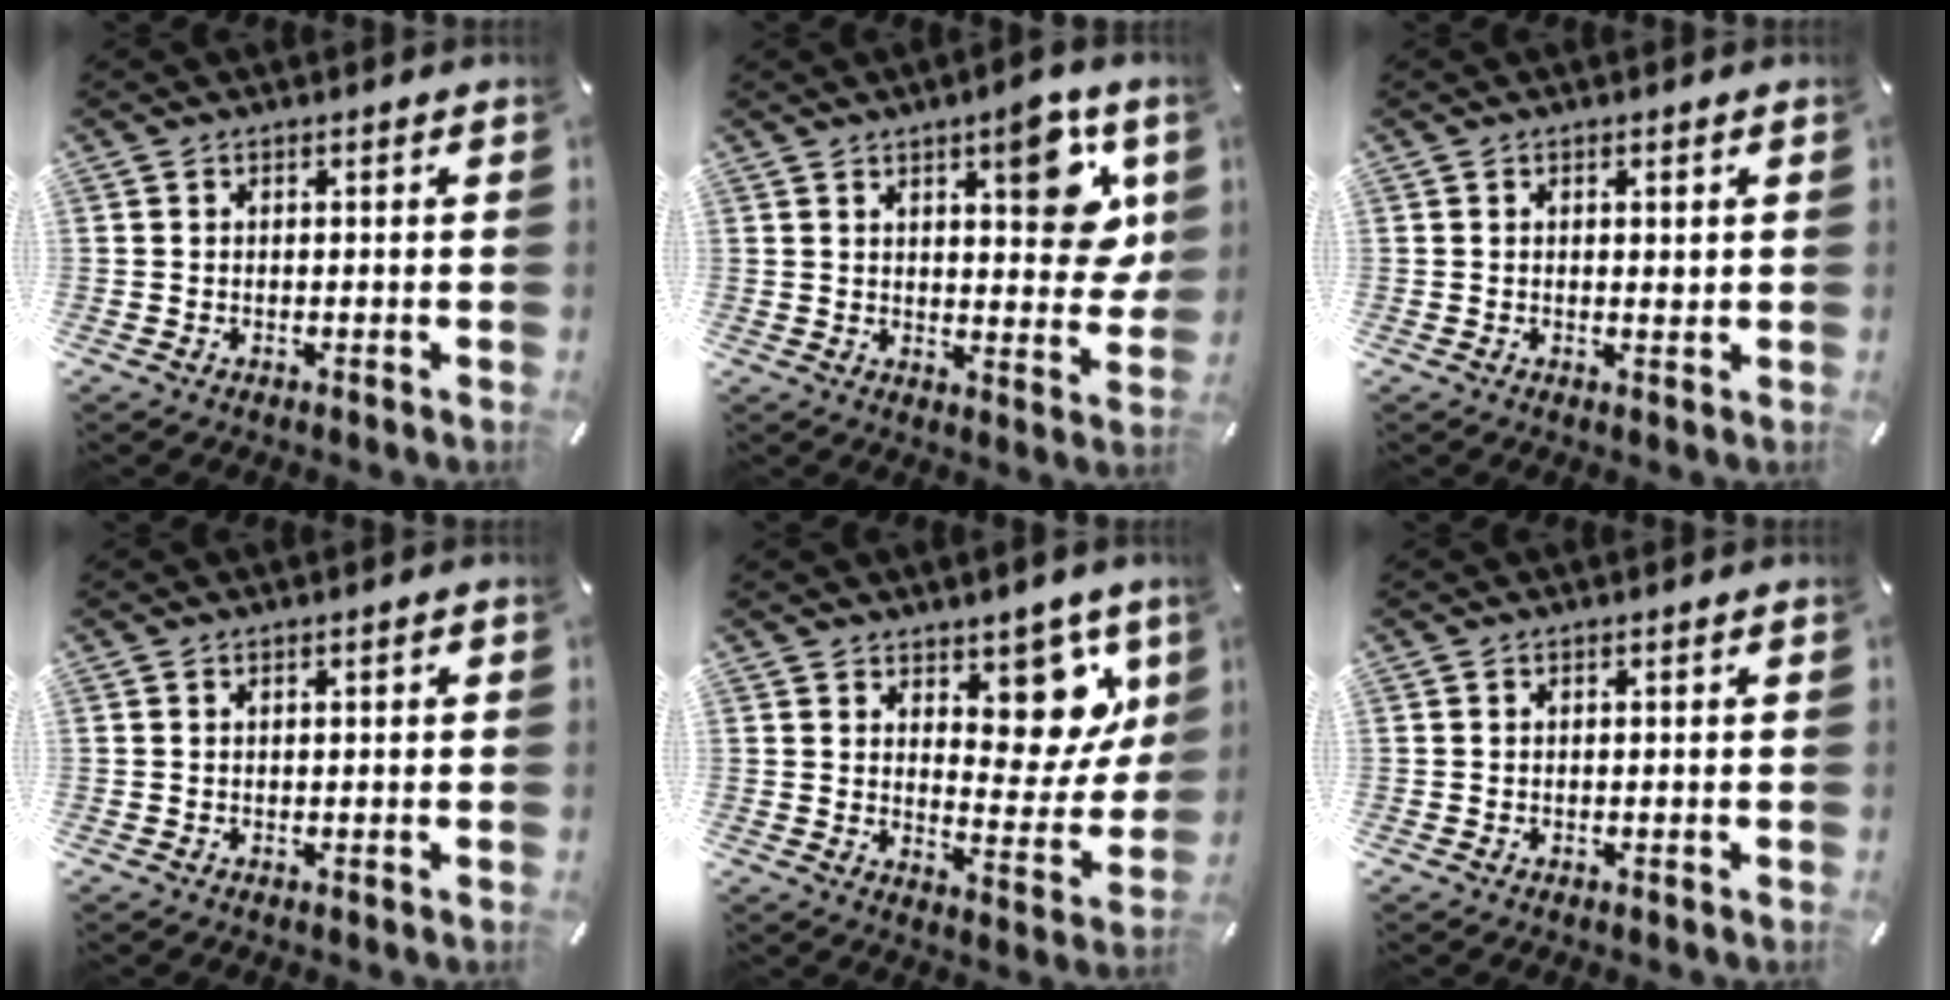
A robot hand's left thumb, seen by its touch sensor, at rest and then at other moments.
{"total": 12.0, "force": [6.0, 4.7, 9.2], "torque": [-0.103, -0.031, 0.093]}
{"total": 1.3, "force": [0.3, 0.5, 1.1], "torque": [-0.014, -0.001, 0.003]}
{"total": 1.0, "force": [0.2, 0.3, 0.9], "torque": [-0.016, 0.005, 0.002]}
{"total": 12.0, "force": [7.3, 7.1, 6.4], "torque": [-0.044, -0.068, 0.128]}
{"total": 0.0}